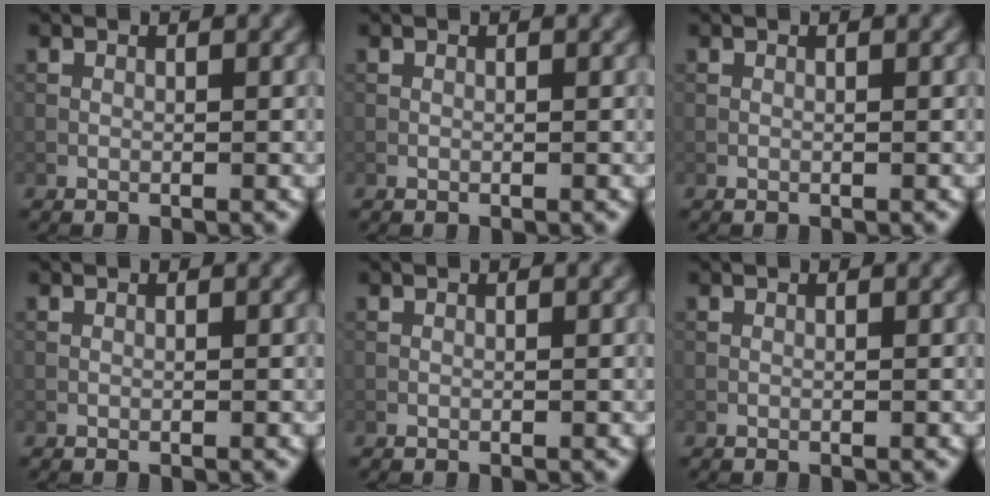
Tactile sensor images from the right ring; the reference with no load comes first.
{"total": 0.0}
{"total": 0.0}
{"total": 0.0}
{"total": 0.0}
{"total": 0.0}